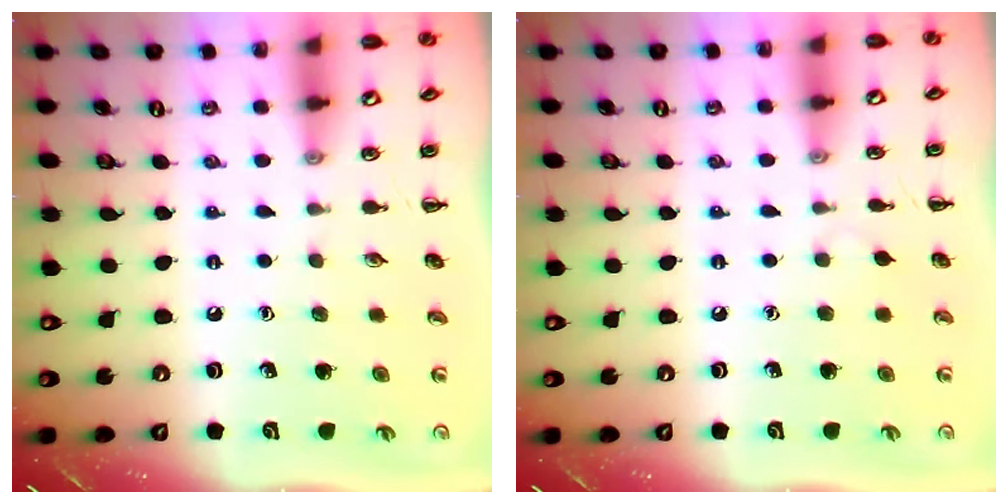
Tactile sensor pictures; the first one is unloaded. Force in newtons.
{"total": 2.3, "press": 2.1, "slide": 0.9}